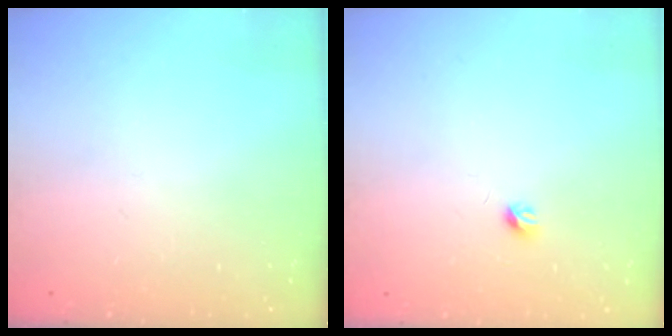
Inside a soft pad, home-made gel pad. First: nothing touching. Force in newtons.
{"total": 3.6, "press": 3.5, "slide": 0.6}